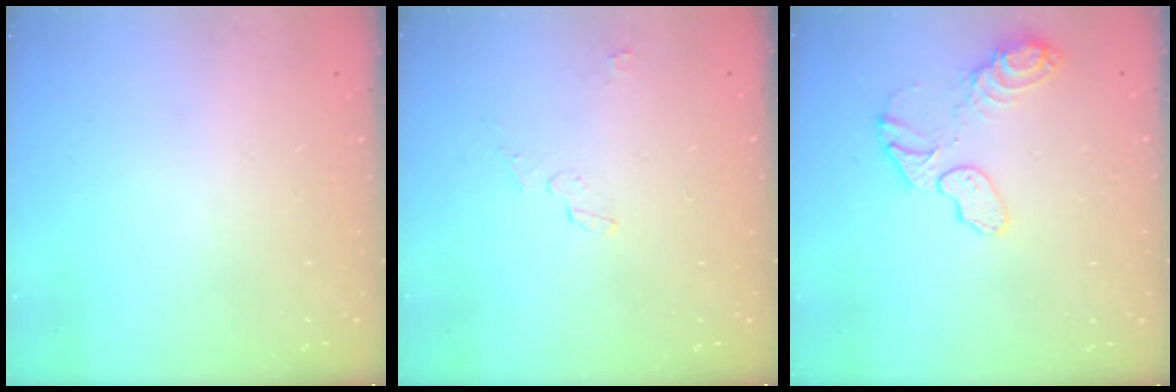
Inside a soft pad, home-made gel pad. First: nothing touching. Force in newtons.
{"total": 3.0, "press": 2.9, "slide": 0.8}
{"total": 10.4, "press": 10.3, "slide": 1.0}